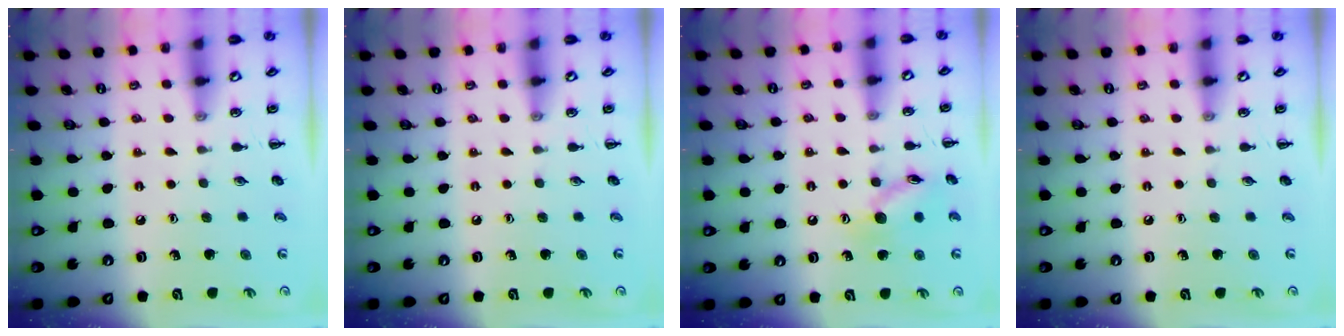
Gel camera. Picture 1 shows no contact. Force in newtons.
{"total": 0.0}
{"total": 10.5, "press": 10.5, "slide": 0.5}
{"total": 0.0}